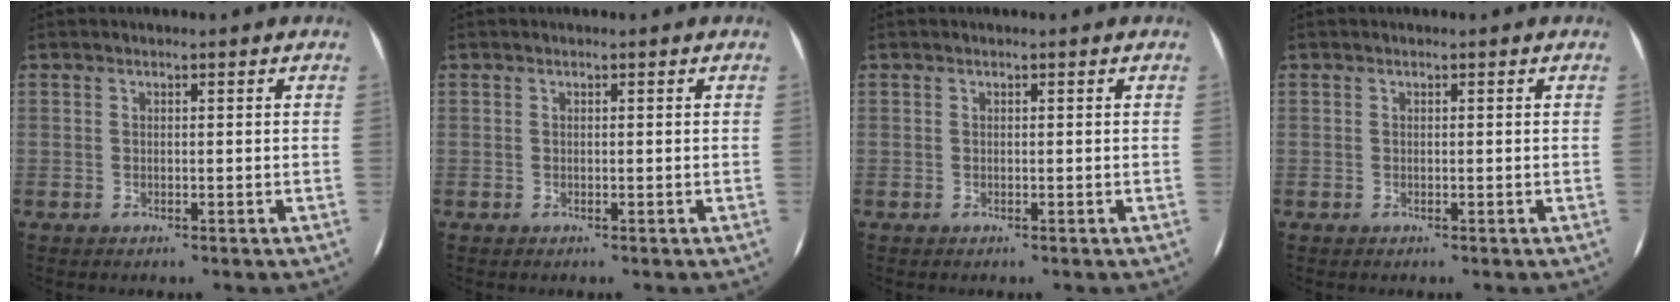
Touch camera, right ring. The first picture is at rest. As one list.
[{"total": 0.0}, {"total": 0.0}, {"total": 0.0}]